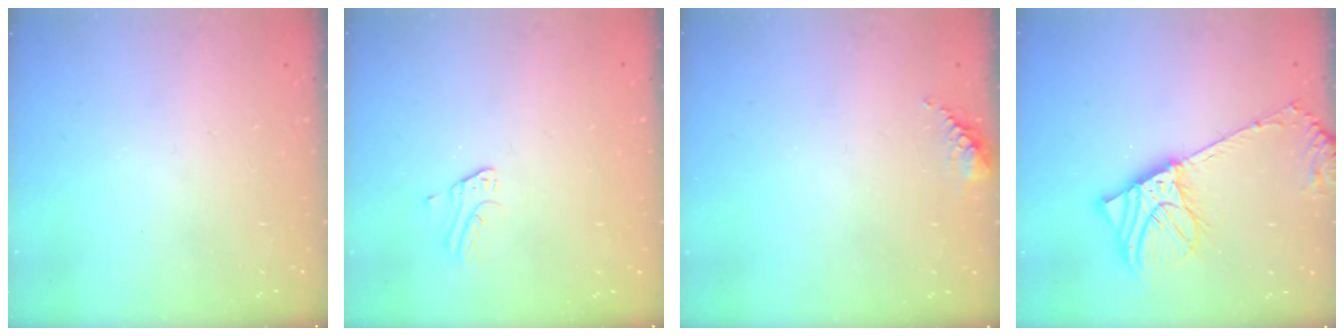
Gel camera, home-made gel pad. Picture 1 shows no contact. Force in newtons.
{"total": 1.0, "press": 1.0, "slide": 0.1}
{"total": 6.3, "press": 6.3, "slide": 0.9}
{"total": 9.5, "press": 9.4, "slide": 1.6}